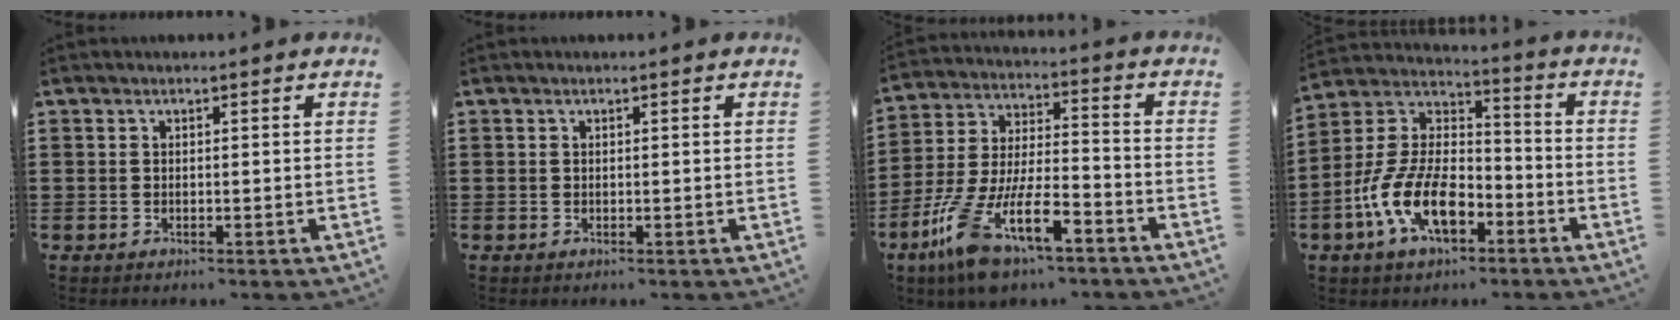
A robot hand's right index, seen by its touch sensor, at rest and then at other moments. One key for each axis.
{"total": 0.0}
{"total": 12.7, "fx": -7.0, "fy": 4.4, "fz": 9.6, "tx": -0.216, "ty": -0.004, "tz": -0.133}
{"total": 12.1, "fx": -6.3, "fy": 5.7, "fz": 8.6, "tx": -0.208, "ty": -0.002, "tz": -0.125}